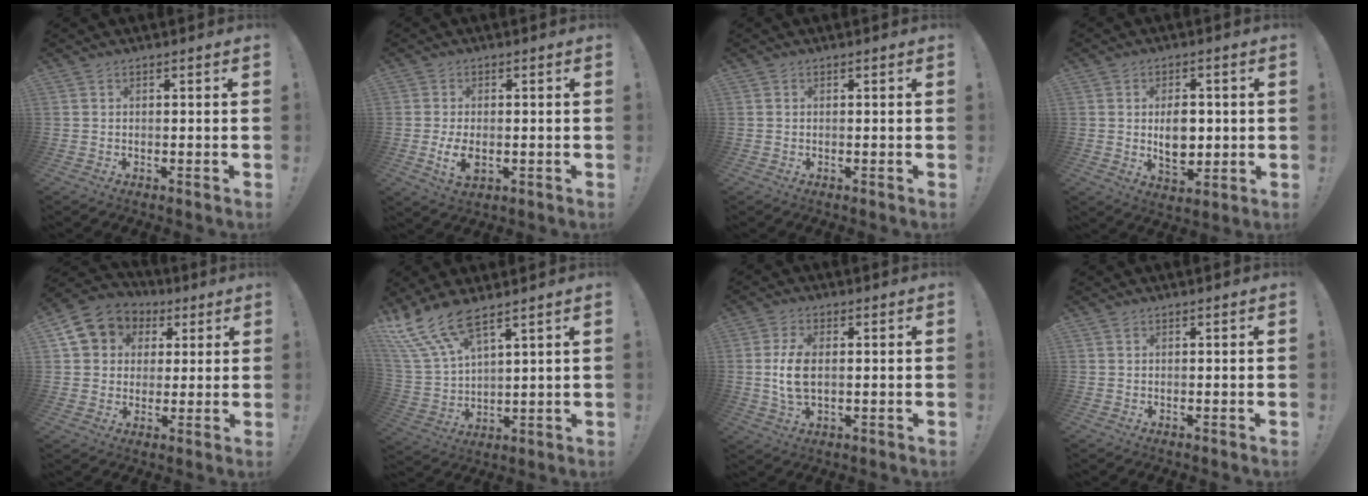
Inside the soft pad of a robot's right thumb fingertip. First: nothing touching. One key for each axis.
{"total": 5.6, "fx": -0.9, "fy": 3.0, "fz": 4.6, "tx": -0.079, "ty": -0.006, "tz": -0.015}
{"total": 0.0}
{"total": 8.4, "fx": 0.2, "fy": 6.2, "fz": 5.7, "tx": -0.084, "ty": -0.002, "tz": 0.002}
{"total": 10.6, "fx": 3.9, "fy": 9.1, "fz": 3.8, "tx": -0.056, "ty": -0.018, "tz": 0.081}
{"total": 12.4, "fx": 9.8, "fy": 3.7, "fz": 6.6, "tx": -0.150, "ty": -0.052, "tz": 0.186}
{"total": 8.6, "fx": 0.2, "fy": 4.9, "fz": 7.1, "tx": -0.135, "ty": -0.005, "tz": 0.004}
{"total": 0.6, "fx": 0.3, "fy": 0.4, "fz": 0.3, "tx": -0.003, "ty": 0.000, "tz": 0.005}